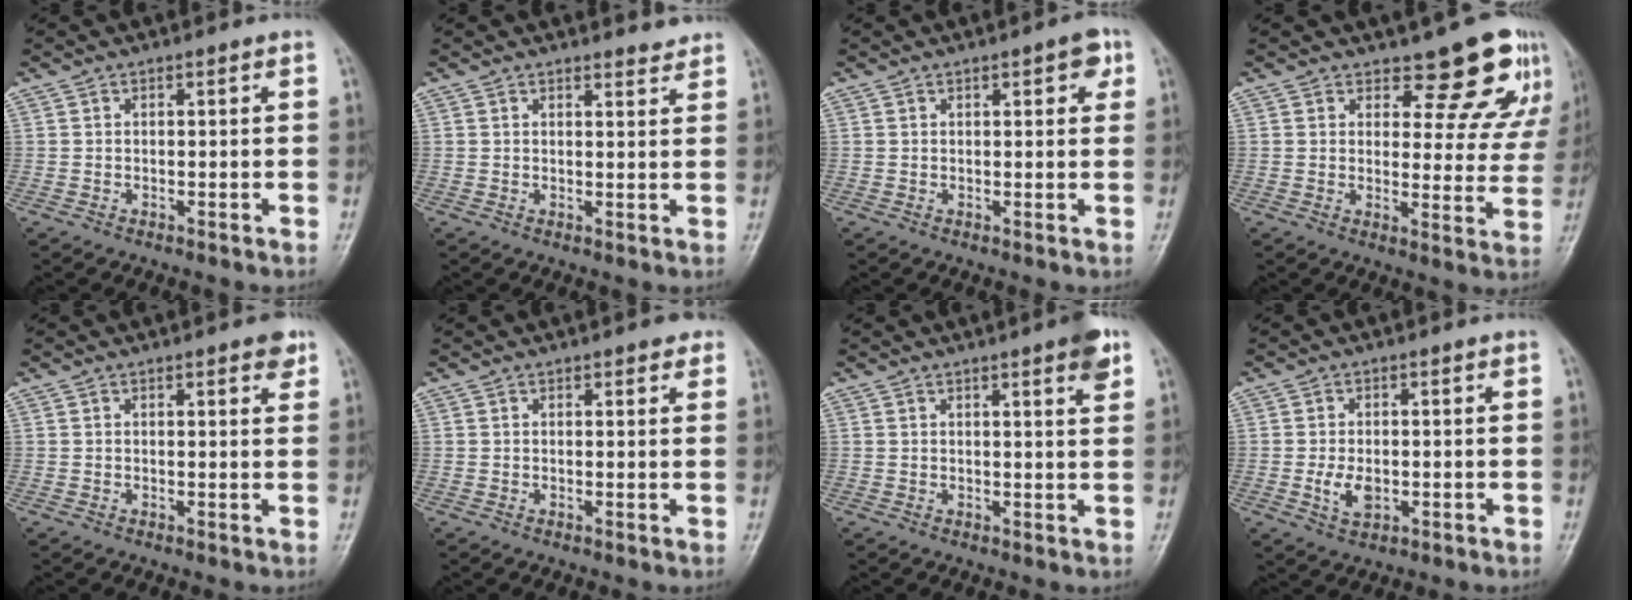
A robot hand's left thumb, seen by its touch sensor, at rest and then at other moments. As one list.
[{"total": 2.4, "force": [2.4, 0.4, 0.3], "torque": [0.003, -0.021, 0.026]}, {"total": 3.4, "force": [1.7, 1.2, 2.7], "torque": [-0.025, -0.003, 0.017]}, {"total": 11.4, "force": [9.9, 4.5, 3.6], "torque": [0.002, -0.077, 0.104]}, {"total": 2.8, "force": [1.8, 0.9, 1.9], "torque": [-0.016, -0.007, 0.019]}, {"total": 2.9, "force": [2.0, 1.0, 1.9], "torque": [-0.011, -0.001, 0.020]}, {"total": 4.6, "force": [2.8, 0.5, 3.7], "torque": [-0.042, -0.012, 0.033]}, {"total": 4.0, "force": [-0.6, 2.4, 3.2], "torque": [-0.059, -0.005, -0.005]}]